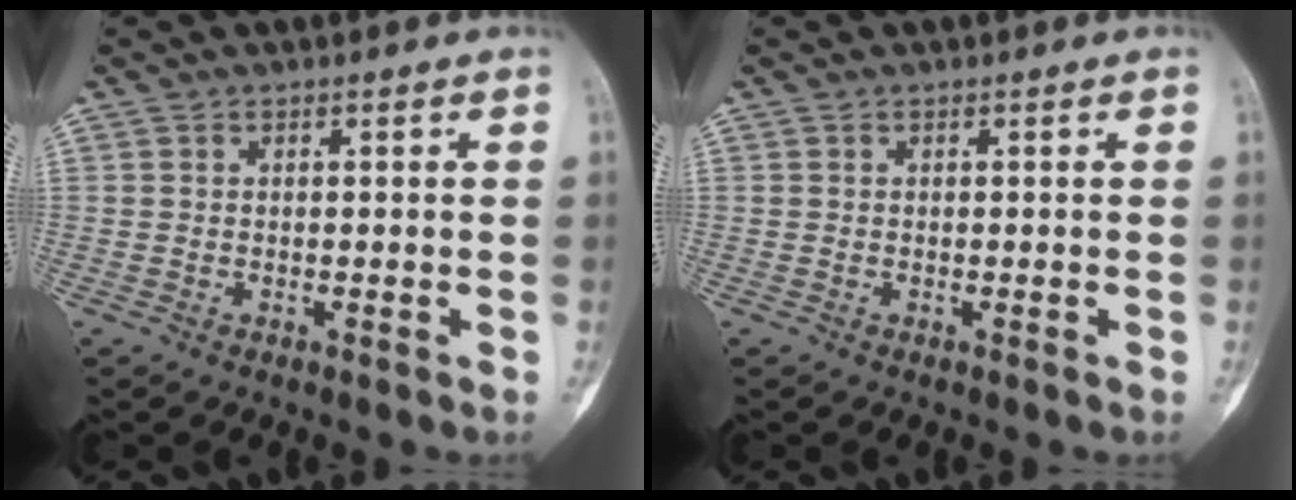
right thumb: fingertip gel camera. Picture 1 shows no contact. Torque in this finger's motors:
{"motor_torque": [0.08, -0.09, 0.15, 0.01, -0.01]}